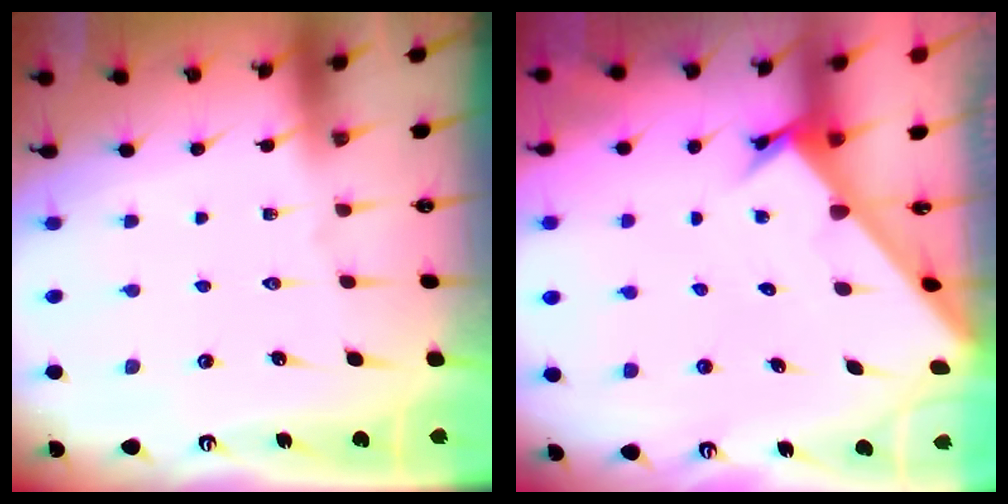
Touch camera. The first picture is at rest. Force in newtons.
{"total": 2.1, "press": 2.1, "slide": 0.2}